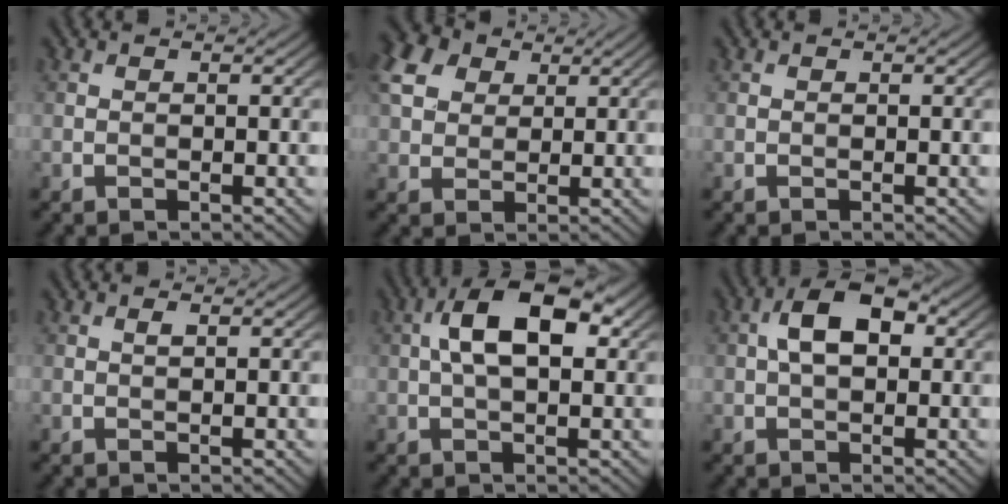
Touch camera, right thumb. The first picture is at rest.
{"total": 7.6, "force": [3.2, 5.4, 4.3], "torque": [-0.132, 0.025, 0.060]}
{"total": 0.0}
{"total": 0.6, "force": [0.3, 0.1, 0.5], "torque": [-0.011, 0.002, 0.006]}
{"total": 8.5, "force": [1.7, 4.0, 7.4], "torque": [-0.131, 0.021, 0.019]}
{"total": 6.0, "force": [1.0, 3.4, 4.9], "torque": [-0.089, 0.010, 0.011]}